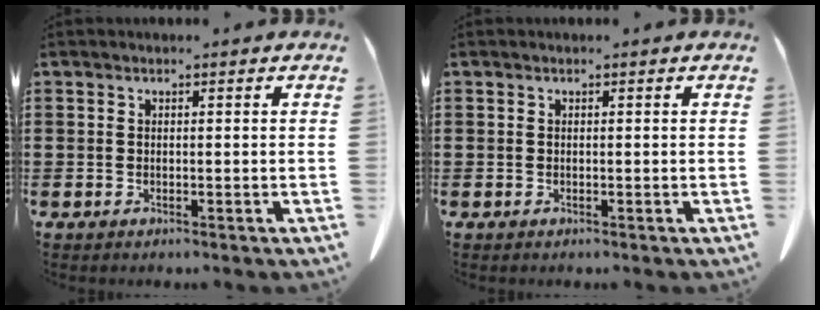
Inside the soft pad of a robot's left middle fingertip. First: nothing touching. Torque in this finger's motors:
{"motor_torque": [-0.09, -0.01, -0.01, 0.01]}